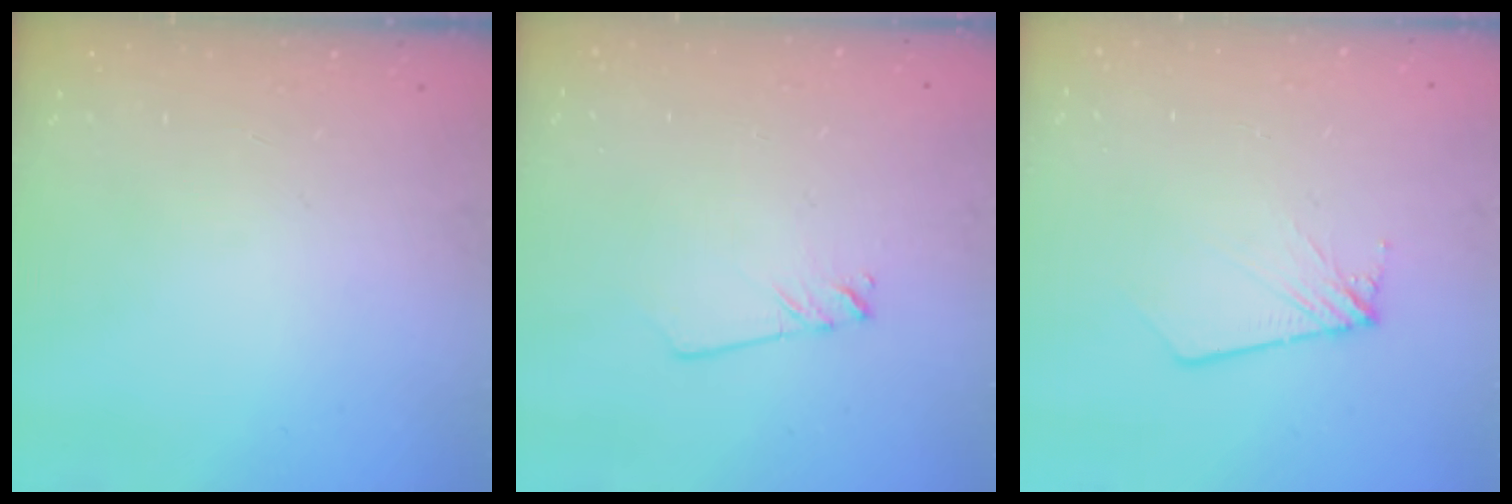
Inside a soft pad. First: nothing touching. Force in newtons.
{"total": 2.0, "press": 2.0, "slide": 0.2}
{"total": 2.6, "press": 2.6, "slide": 0.2}